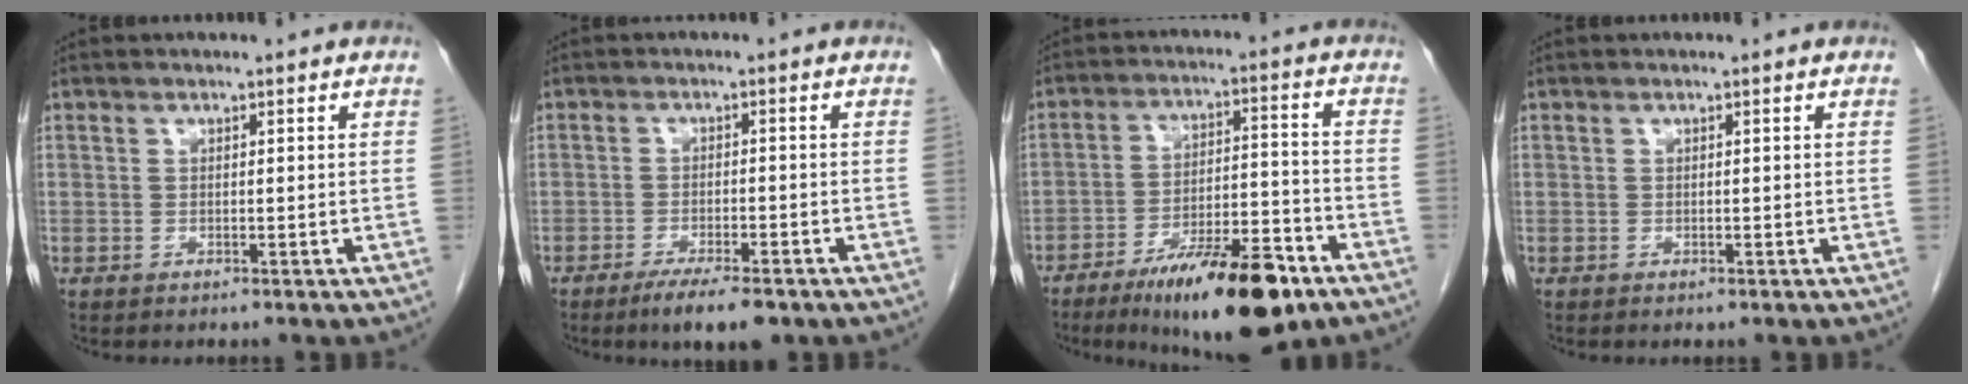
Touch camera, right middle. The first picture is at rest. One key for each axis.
{"total": 6.1, "fx": -4.2, "fy": 1.1, "fz": 4.2, "tx": -0.068, "ty": -0.010, "tz": -0.064}
{"total": 16.0, "fx": -10.2, "fy": 3.5, "fz": 11.8, "tx": -0.171, "ty": -0.006, "tz": -0.164}
{"total": 0.0}